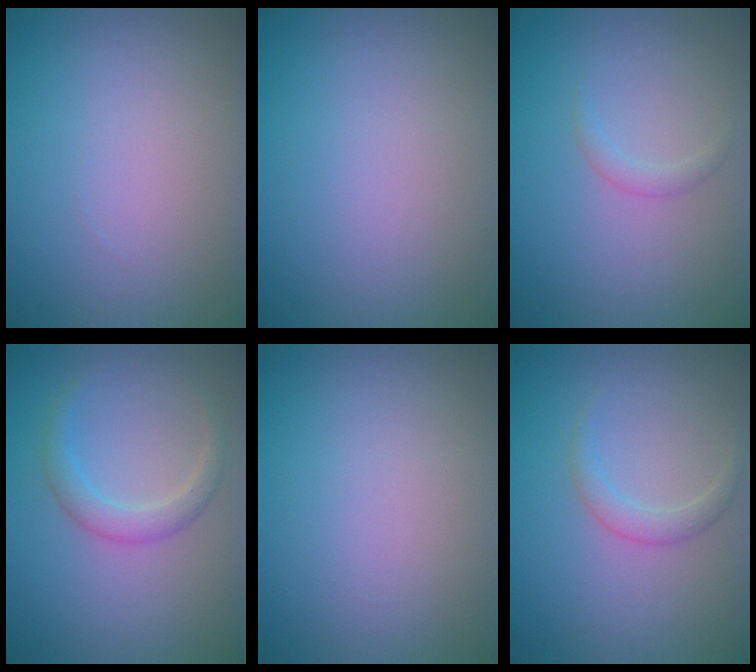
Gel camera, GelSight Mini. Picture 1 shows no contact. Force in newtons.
{"total": 0.0}
{"total": 0.9, "press": 0.9, "slide": 0.1}
{"total": 2.1, "press": 2.1, "slide": 0.1}
{"total": 0.0}
{"total": 1.4, "press": 1.4, "slide": 0.0}